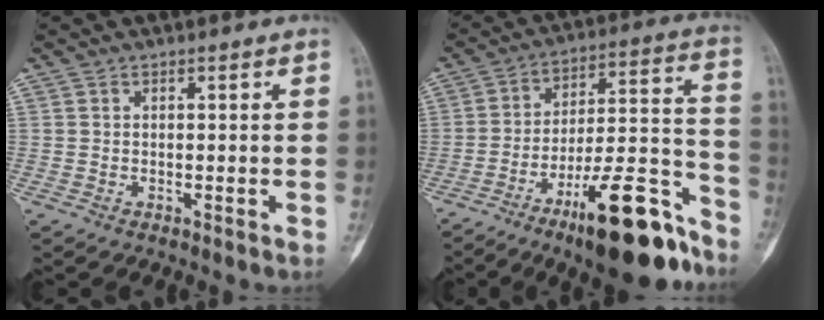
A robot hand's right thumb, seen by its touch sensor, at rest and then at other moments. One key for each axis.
{"total": 21.1, "fx": -13.7, "fy": 5.8, "fz": 15.1, "tx": -0.194, "ty": 0.100, "tz": -0.214}